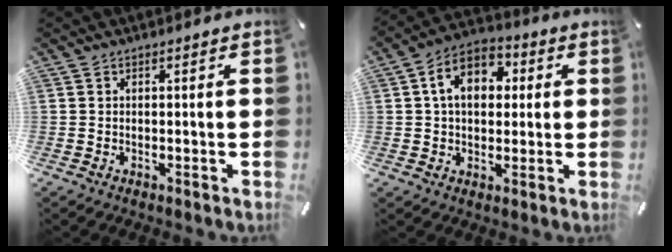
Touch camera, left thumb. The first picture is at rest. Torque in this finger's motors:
{"motor_torque": [1.97, 2.53, 1.23, -0.61, 0.31]}